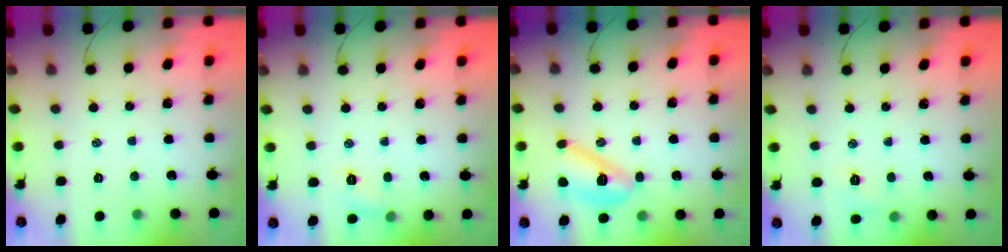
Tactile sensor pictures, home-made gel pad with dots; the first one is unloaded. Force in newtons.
{"total": 5.6, "press": 5.4, "slide": 1.5}
{"total": 10.5, "press": 10.5, "slide": 0.3}
{"total": 5.2, "press": 5.0, "slide": 1.3}